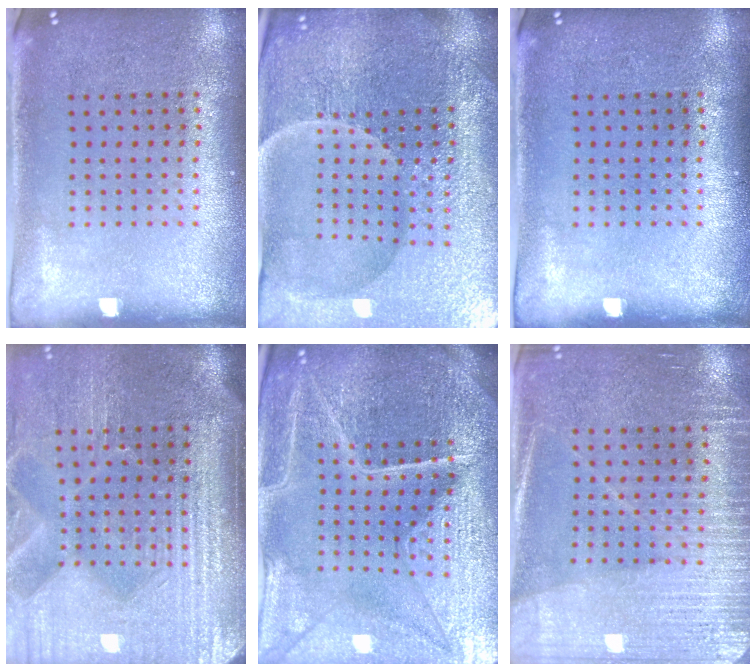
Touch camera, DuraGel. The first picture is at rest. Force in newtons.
{"total": 5.4, "press": 5.1, "slide": 1.7}
{"total": 0.0}
{"total": 4.6, "press": 4.1, "slide": 2.2}
{"total": 5.9, "press": 5.4, "slide": 2.4}
{"total": 3.2, "press": 3.0, "slide": 1.0}